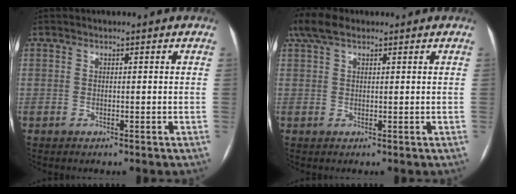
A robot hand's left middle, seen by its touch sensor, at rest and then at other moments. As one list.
[{"total": 4.8, "force": [3.3, 1.9, 3.0], "torque": [-0.073, 0.034, 0.068]}]